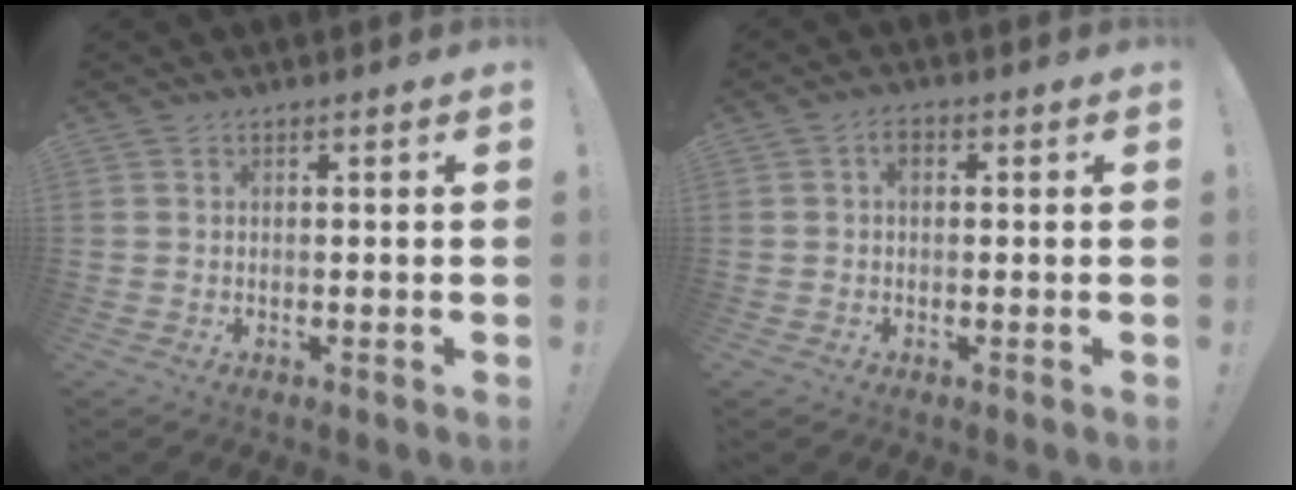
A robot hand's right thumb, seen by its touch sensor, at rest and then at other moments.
{"total": 2.3, "force": [0.4, 1.5, 1.7], "torque": [-0.026, 0.005, 0.004]}